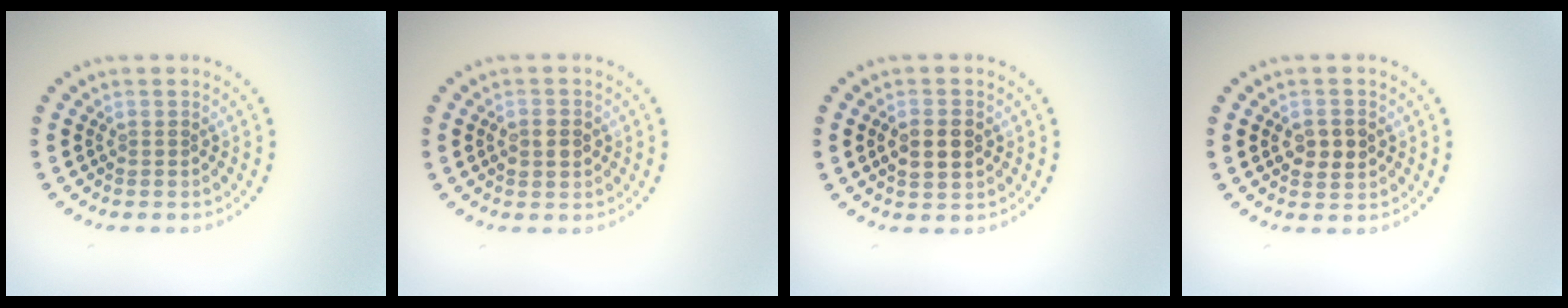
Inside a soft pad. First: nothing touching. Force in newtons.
{"total": 2.0, "press": 2.0, "slide": 0.1}
{"total": 2.8, "press": 2.8, "slide": 0.3}
{"total": 2.4, "press": 2.4, "slide": 0.2}